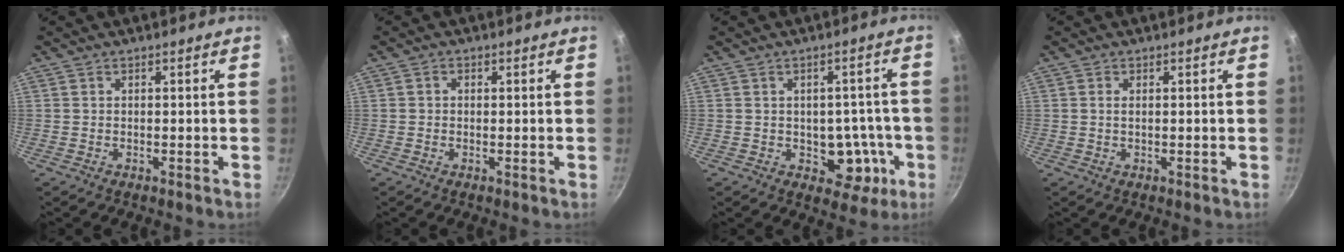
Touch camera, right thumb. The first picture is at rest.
{"total": 1.0, "force": [0.0, 0.9, 0.5], "torque": [-0.007, 0.005, 0.000]}
{"total": 8.3, "force": [-2.2, 6.1, 5.1], "torque": [-0.016, 0.024, -0.019]}
{"total": 1.1, "force": [0.2, 0.6, 0.9], "torque": [-0.018, 0.001, 0.002]}